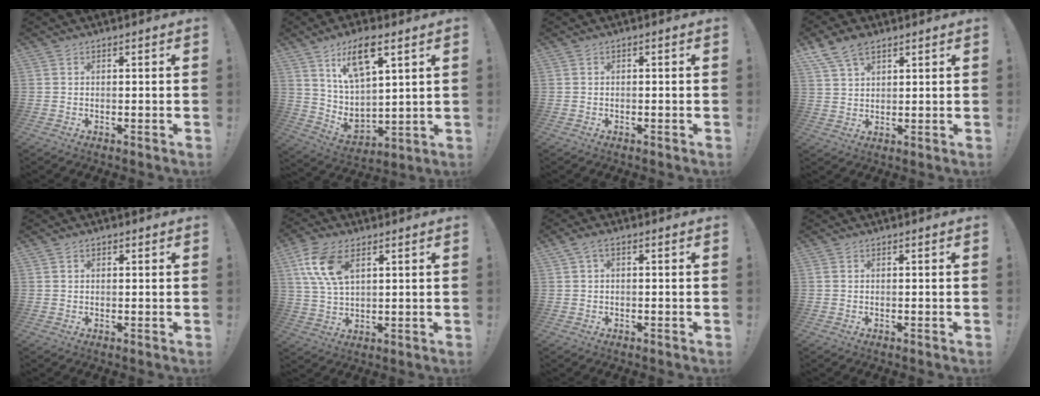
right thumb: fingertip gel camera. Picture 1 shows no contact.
{"total": 13.8, "force": [8.1, 5.9, 9.4], "torque": [-0.177, -0.039, 0.146]}
{"total": 0.0}
{"total": 8.2, "force": [5.7, 4.5, 3.9], "torque": [-0.076, -0.018, 0.114]}
{"total": 0.7, "force": [0.4, 0.6, 0.2], "torque": [0.000, 0.000, 0.007]}
{"total": 12.4, "force": [5.6, 6.9, 8.7], "torque": [-0.178, -0.009, 0.104]}
{"total": 2.3, "force": [0.7, 1.1, 1.9], "torque": [-0.041, 0.005, 0.014]}
{"total": 0.0}